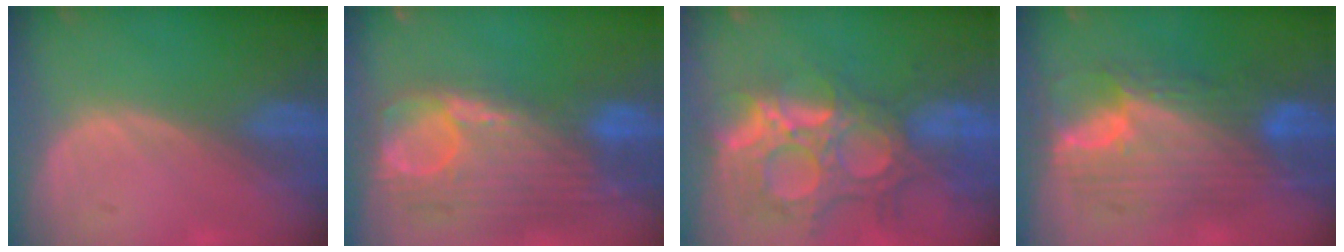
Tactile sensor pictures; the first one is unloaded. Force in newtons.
{"total": 12.7, "press": 10.7, "slide": 6.8}
{"total": 13.4, "press": 11.4, "slide": 7.0}
{"total": 11.4, "press": 11.3, "slide": 0.9}